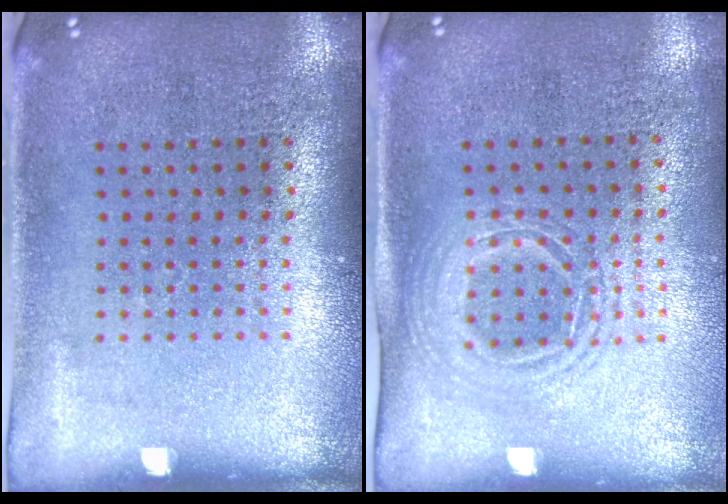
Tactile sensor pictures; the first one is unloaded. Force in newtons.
{"total": 1.5, "press": 1.3, "slide": 0.7}